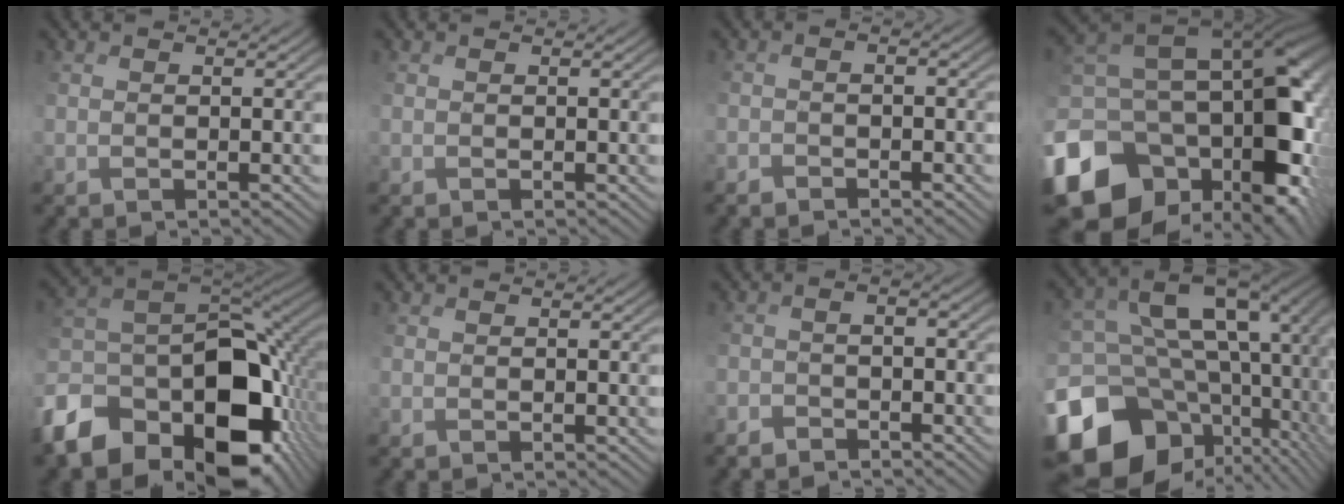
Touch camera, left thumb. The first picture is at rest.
{"total": 0.0}
{"total": 2.3, "force": [-2.1, 0.5, 0.8], "torque": [-0.008, 0.001, -0.041]}
{"total": 19.3, "force": [-4.7, 13.6, 12.8], "torque": [-0.254, -0.029, -0.059]}
{"total": 18.2, "force": [-7.4, 11.7, 11.9], "torque": [-0.259, -0.047, -0.099]}
{"total": 0.0}
{"total": 3.3, "force": [-3.1, 0.6, 1.1], "torque": [-0.017, -0.001, -0.063]}
{"total": 18.8, "force": [-0.6, 13.8, 12.7], "torque": [-0.251, -0.047, 0.063]}